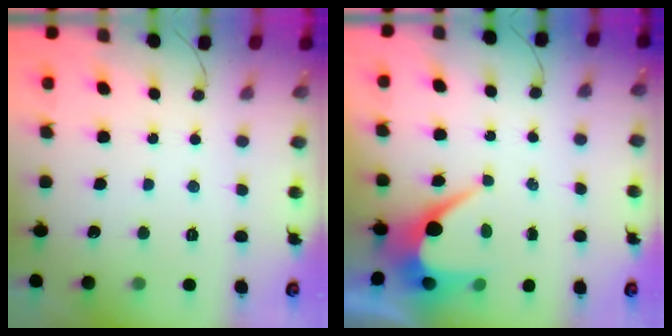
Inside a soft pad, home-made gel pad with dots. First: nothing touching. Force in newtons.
{"total": 6.3, "press": 6.3, "slide": 0.3}